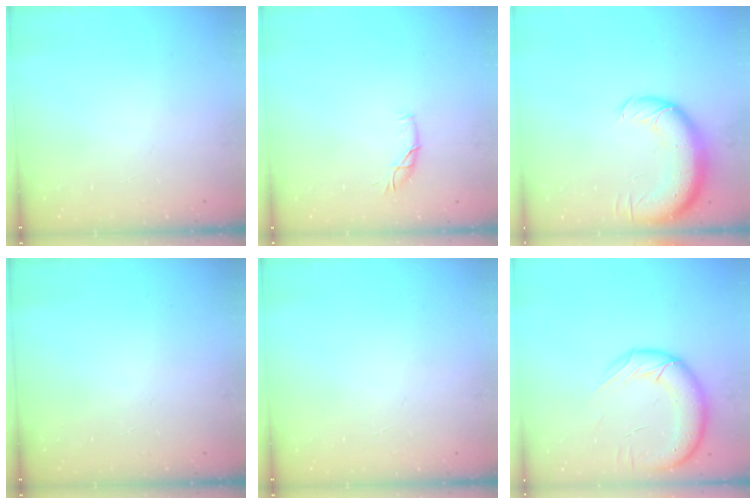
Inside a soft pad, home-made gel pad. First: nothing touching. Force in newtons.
{"total": 6.1, "press": 6.1, "slide": 0.6}
{"total": 14.5, "press": 14.1, "slide": 3.5}
{"total": 0.0}
{"total": 0.0}
{"total": 17.6, "press": 17.3, "slide": 3.5}